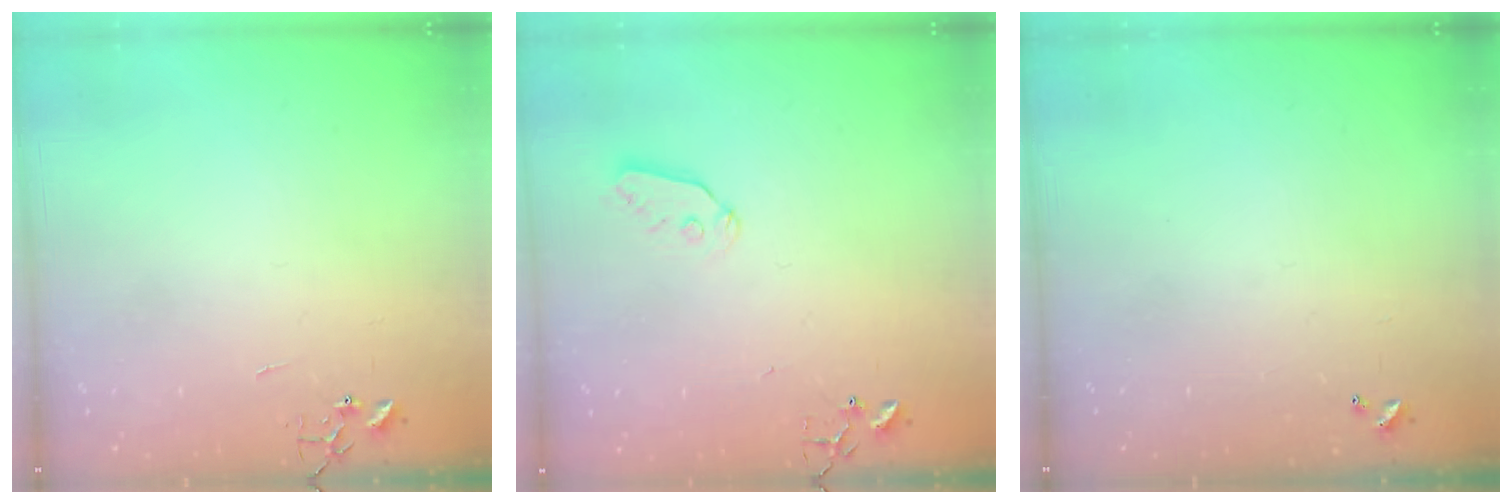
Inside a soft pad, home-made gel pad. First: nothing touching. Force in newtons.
{"total": 6.4, "press": 6.4, "slide": 0.3}
{"total": 0.0}